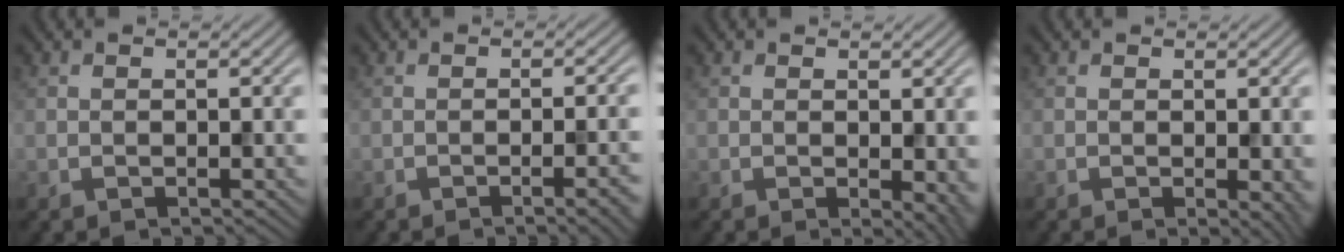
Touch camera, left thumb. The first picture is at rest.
{"total": 4.1, "force": [-1.5, 1.0, 3.6], "torque": [-0.039, 0.003, -0.021]}
{"total": 2.7, "force": [-0.1, 1.1, 2.5], "torque": [-0.027, -0.007, 0.000]}
{"total": 1.8, "force": [-0.1, 0.4, 1.7], "torque": [-0.019, -0.008, -0.002]}